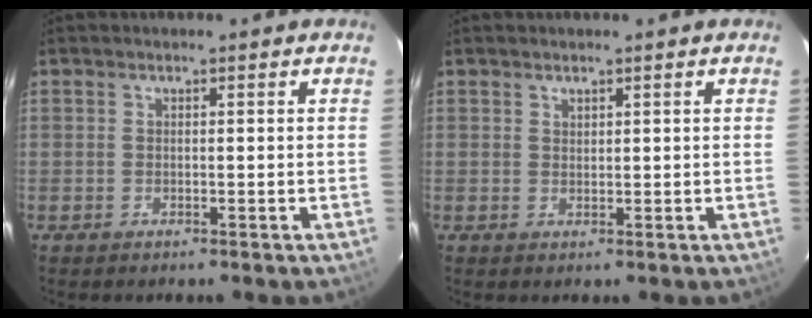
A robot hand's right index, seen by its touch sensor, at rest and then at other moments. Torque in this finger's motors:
{"motor_torque": [-0.50, 0.31, -0.04, 0.00]}